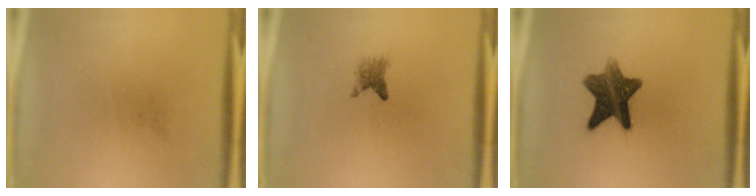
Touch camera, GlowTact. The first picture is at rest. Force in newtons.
{"total": 2.0}
{"total": 10.5}